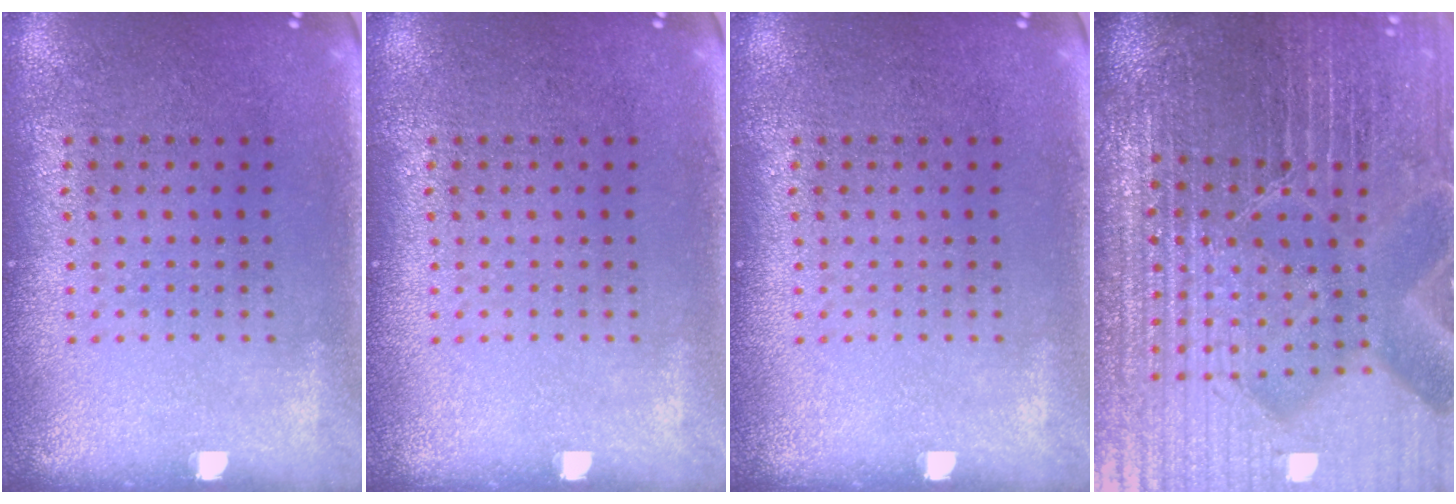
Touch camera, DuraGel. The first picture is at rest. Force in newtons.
{"total": 0.0}
{"total": 0.0}
{"total": 5.9, "press": 5.4, "slide": 2.4}